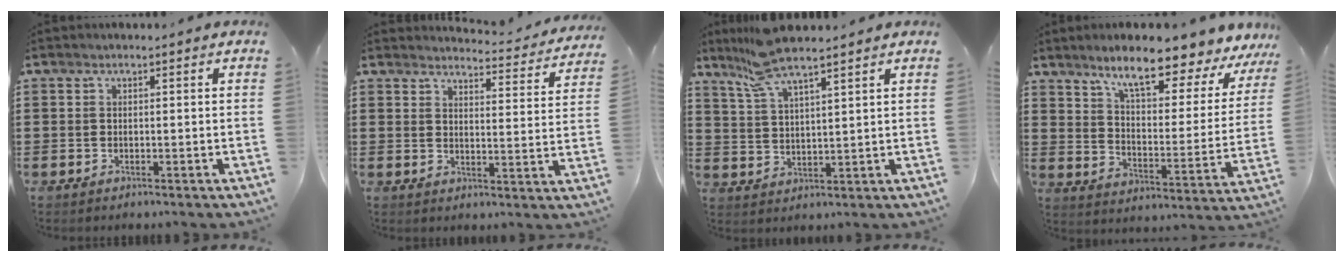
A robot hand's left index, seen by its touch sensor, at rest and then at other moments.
{"total": 3.9, "force": [3.8, 0.0, 0.5], "torque": [-0.012, -0.033, 0.062]}
{"total": 7.8, "force": [6.7, 0.7, 3.9], "torque": [-0.097, -0.016, 0.123]}
{"total": 9.6, "force": [7.8, 1.1, 5.5], "torque": [-0.113, -0.050, 0.125]}